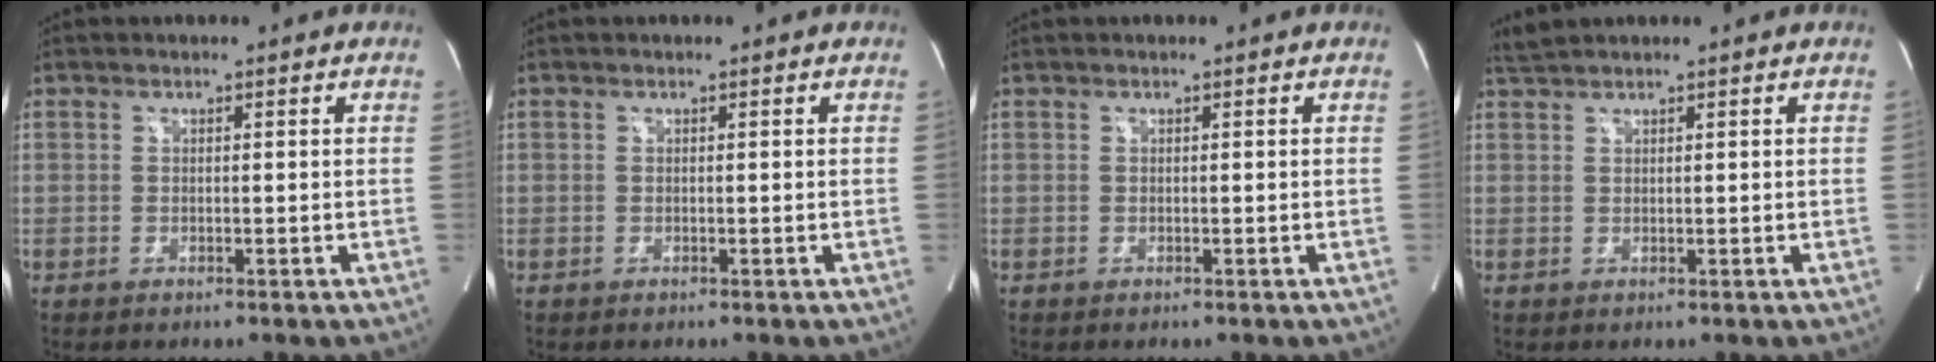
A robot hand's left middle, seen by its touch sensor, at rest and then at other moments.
{"total": 0.0}
{"total": 0.0}
{"total": 1.7, "force": [1.7, -0.4, 0.3], "torque": [-0.013, 0.013, 0.039]}